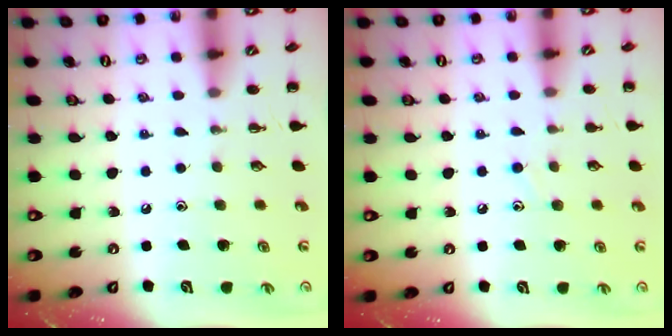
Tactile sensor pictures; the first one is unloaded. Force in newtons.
{"total": 6.5, "press": 6.1, "slide": 2.3}